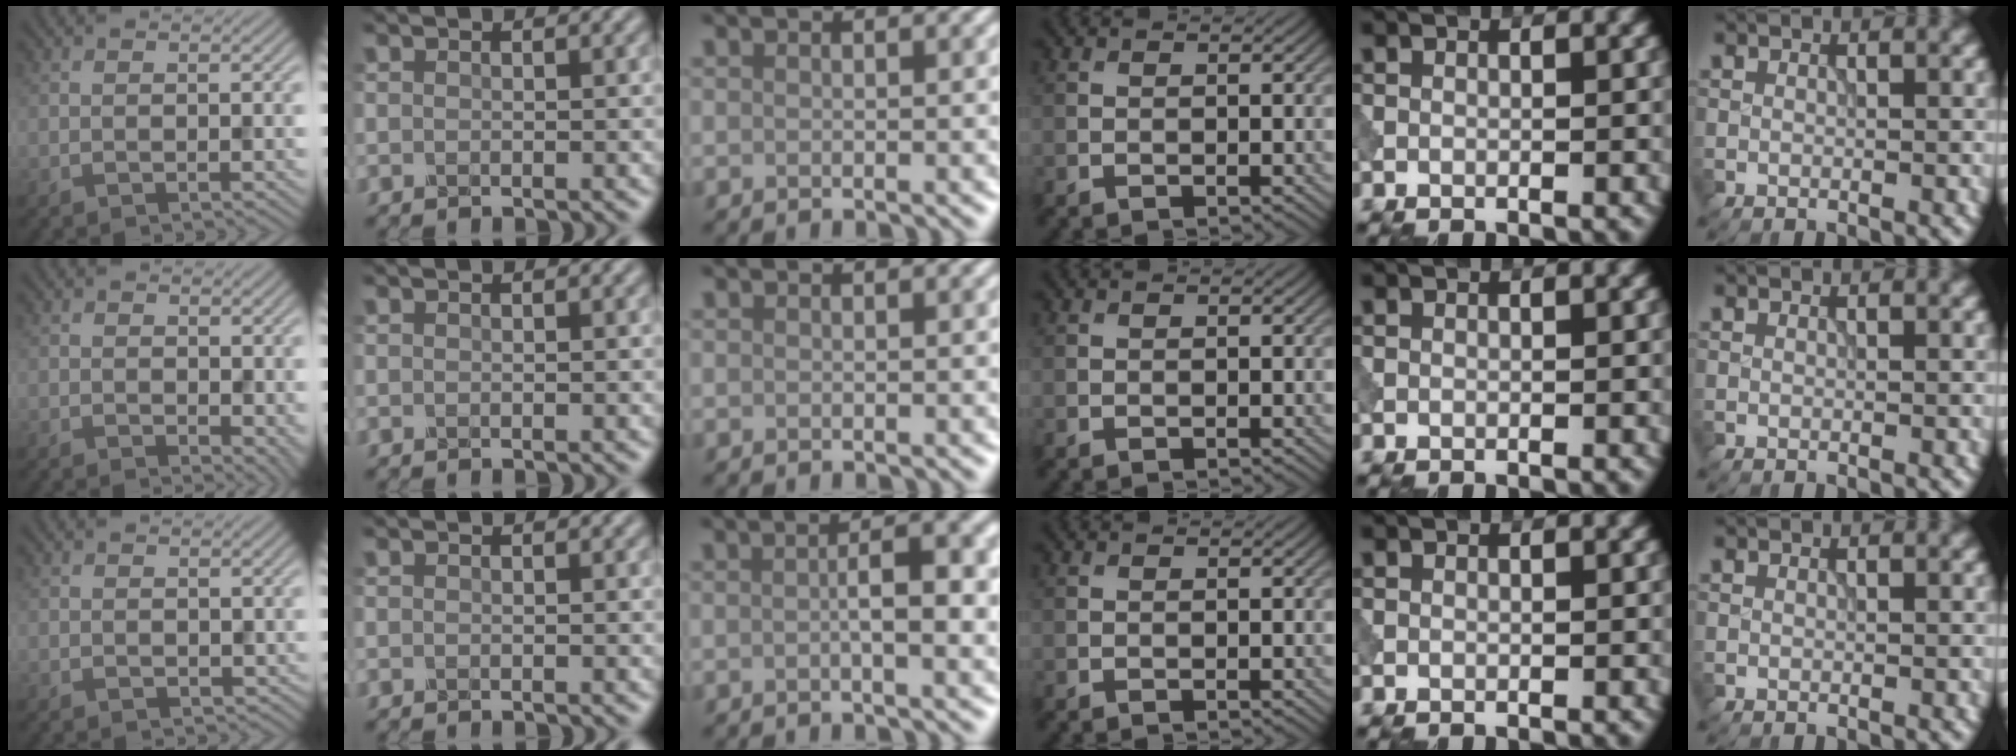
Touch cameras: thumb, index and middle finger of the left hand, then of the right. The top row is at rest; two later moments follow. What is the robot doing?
{"motion": "dispense", "object": "dispenser bottle"}